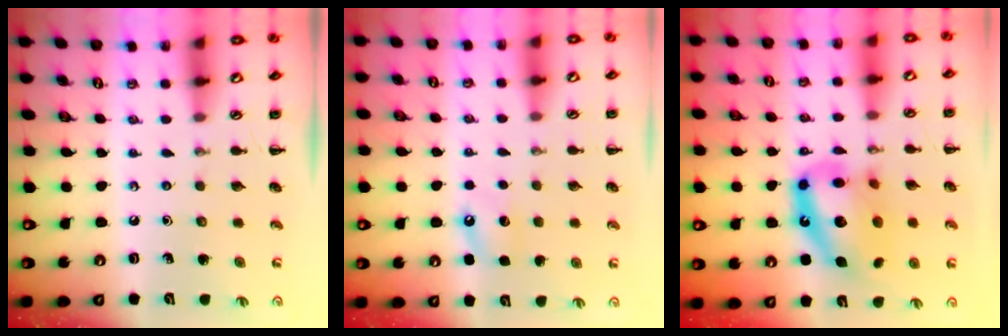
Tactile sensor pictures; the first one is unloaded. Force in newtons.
{"total": 6.0, "press": 5.8, "slide": 1.6}
{"total": 17.3, "press": 16.9, "slide": 4.0}